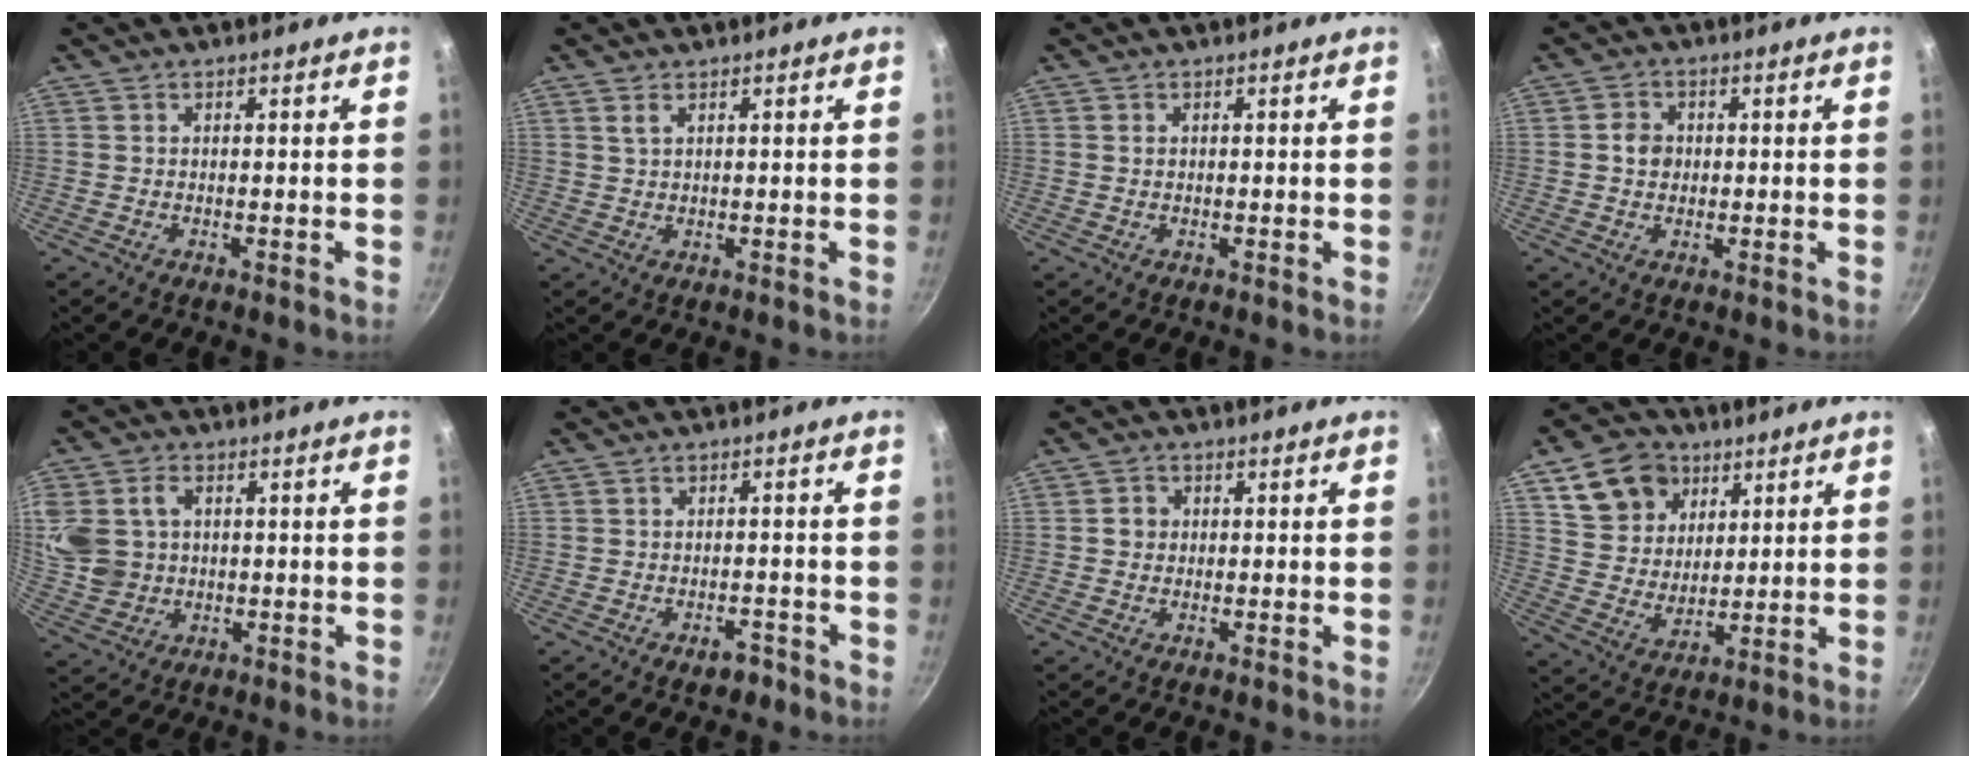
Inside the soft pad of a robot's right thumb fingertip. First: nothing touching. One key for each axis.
{"total": 1.9, "fx": 1.1, "fy": 0.9, "fz": 1.3, "tx": -0.023, "ty": -0.005, "tz": 0.021}
{"total": 0.9, "fx": 0.3, "fy": 0.7, "fz": 0.4, "tx": -0.007, "ty": 0.004, "tz": 0.004}
{"total": 3.6, "fx": 0.2, "fy": 3.1, "fz": 1.9, "tx": -0.017, "ty": 0.008, "tz": -0.002}
{"total": 12.5, "fx": 2.0, "fy": 10.2, "fz": 7.0, "tx": -0.149, "ty": 0.004, "tz": 0.044}
{"total": 3.0, "fx": -2.0, "fy": 1.7, "fz": 1.5, "tx": -0.008, "ty": 0.023, "tz": -0.020}
{"total": 2.4, "fx": 0.1, "fy": 2.2, "fz": 0.8, "tx": -0.001, "ty": 0.006, "tz": -0.003}
{"total": 12.9, "fx": 6.1, "fy": 10.1, "fz": 5.2, "tx": -0.066, "ty": -0.016, "tz": 0.113}